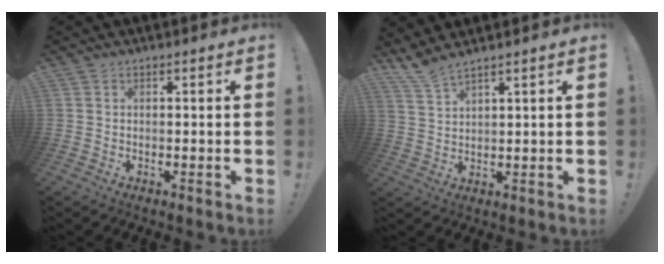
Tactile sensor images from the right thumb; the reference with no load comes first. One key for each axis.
{"total": 5.1, "fx": 4.5, "fy": 0.4, "fz": 2.3, "tx": -0.060, "ty": -0.021, "tz": 0.084}